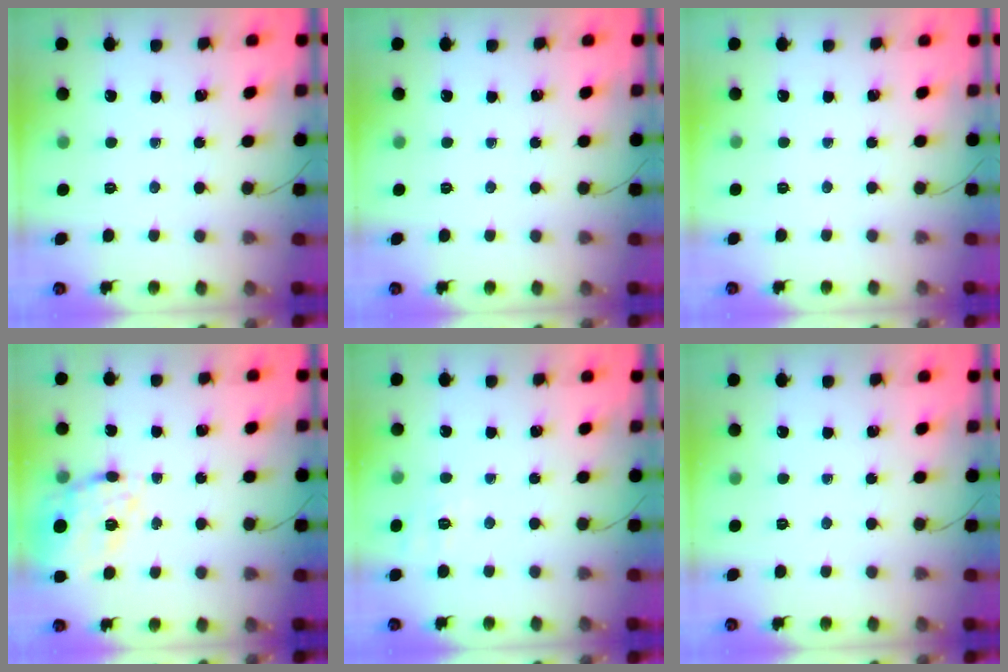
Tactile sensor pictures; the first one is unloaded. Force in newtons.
{"total": 0.0}
{"total": 2.5, "press": 2.4, "slide": 0.5}
{"total": 18.0, "press": 17.7, "slide": 2.9}
{"total": 5.4, "press": 4.9, "slide": 2.1}
{"total": 0.0}